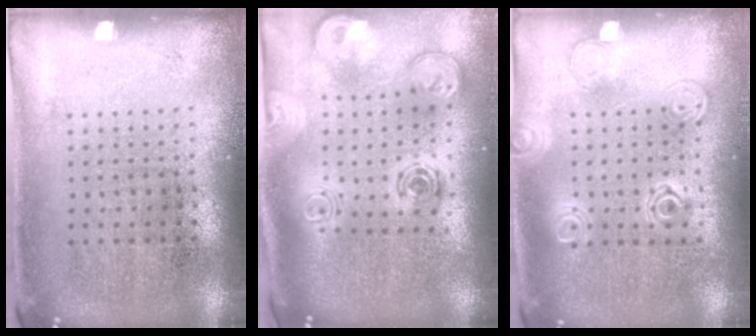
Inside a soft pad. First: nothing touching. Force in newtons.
{"total": 3.1, "press": 2.1, "slide": 2.3}
{"total": 1.2, "press": 1.2, "slide": 0.1}